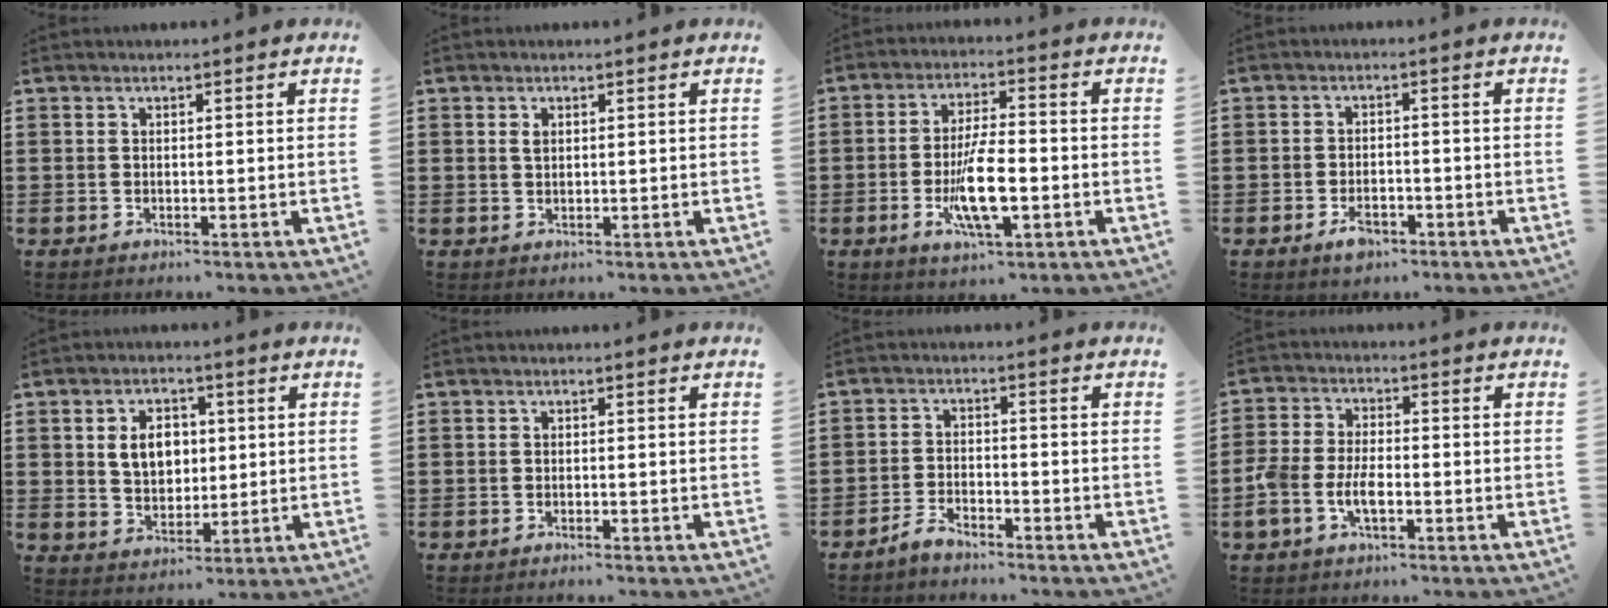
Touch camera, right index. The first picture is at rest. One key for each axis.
{"total": 1.2, "fx": 0.4, "fy": 0.6, "fz": 0.9, "tx": -0.021, "ty": 0.003, "tz": 0.007}
{"total": 9.2, "fx": -2.3, "fy": 2.9, "fz": 8.4, "tx": -0.169, "ty": -0.011, "tz": -0.041}
{"total": 2.9, "fx": -1.8, "fy": 1.4, "fz": 1.7, "tx": -0.031, "ty": 0.003, "tz": -0.034}
{"total": 5.9, "fx": 0.9, "fy": 4.4, "fz": 3.9, "tx": -0.074, "ty": 0.006, "tz": 0.010}
{"total": 0.7, "fx": -0.6, "fy": -0.1, "fz": 0.2, "tx": -0.007, "ty": -0.004, "tz": -0.011}
{"total": 2.8, "fx": -2.7, "fy": 0.6, "fz": 0.6, "tx": -0.022, "ty": 0.006, "tz": -0.057}
{"total": 5.2, "fx": -1.9, "fy": 3.0, "fz": 3.8, "tx": -0.096, "ty": 0.000, "tz": -0.041}